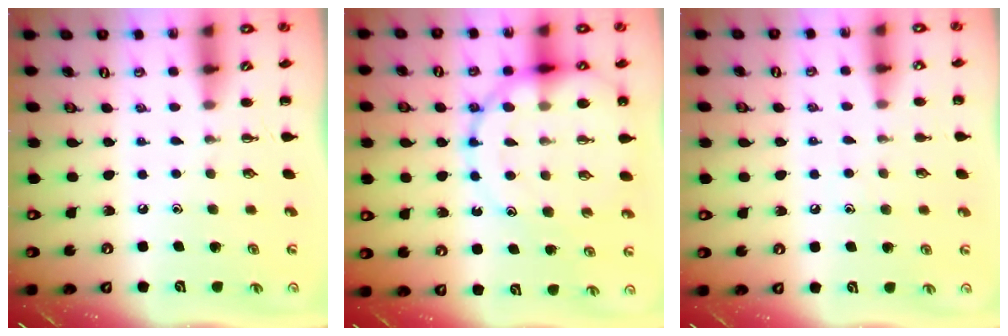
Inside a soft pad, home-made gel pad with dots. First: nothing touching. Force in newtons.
{"total": 19.3, "press": 18.8, "slide": 4.3}
{"total": 6.3, "press": 6.1, "slide": 1.7}